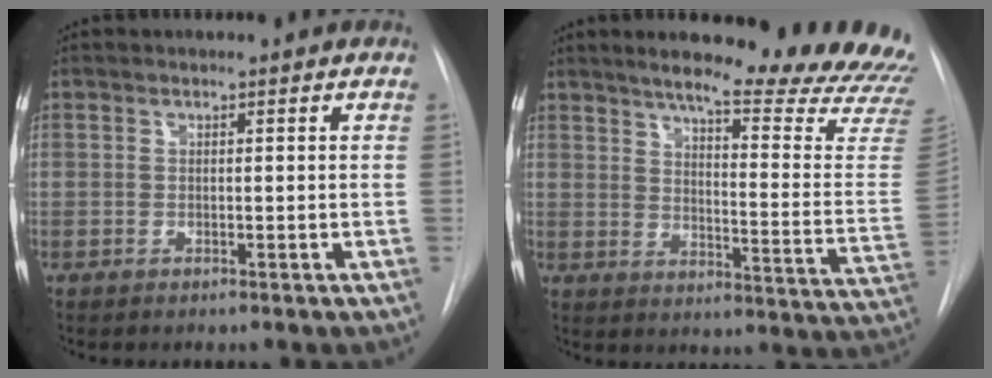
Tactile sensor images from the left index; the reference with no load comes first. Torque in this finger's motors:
{"motor_torque": [0.68, -0.98, 0.04, 0.06]}